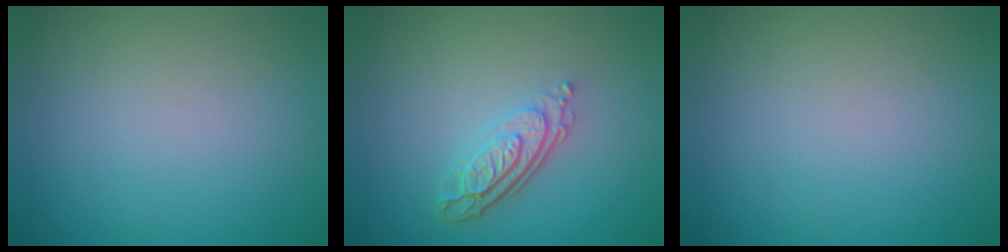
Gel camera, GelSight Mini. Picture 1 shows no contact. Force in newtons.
{"total": 3.8, "press": 2.8, "slide": 2.5}
{"total": 0.0}